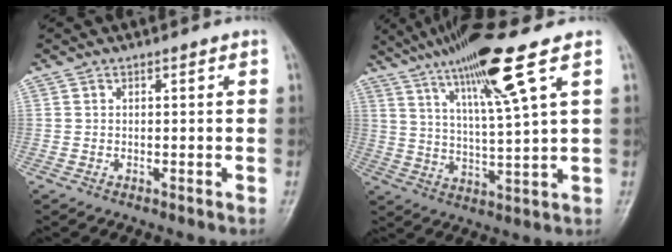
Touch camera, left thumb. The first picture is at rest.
{"total": 15.3, "force": [8.5, 0.4, 12.7], "torque": [-0.226, -0.027, 0.152]}